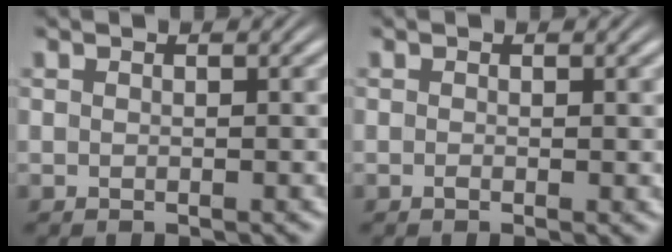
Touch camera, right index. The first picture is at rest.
{"total": 0.5, "force": [-0.3, 0.0, 0.5], "torque": [-0.007, -0.003, -0.005]}